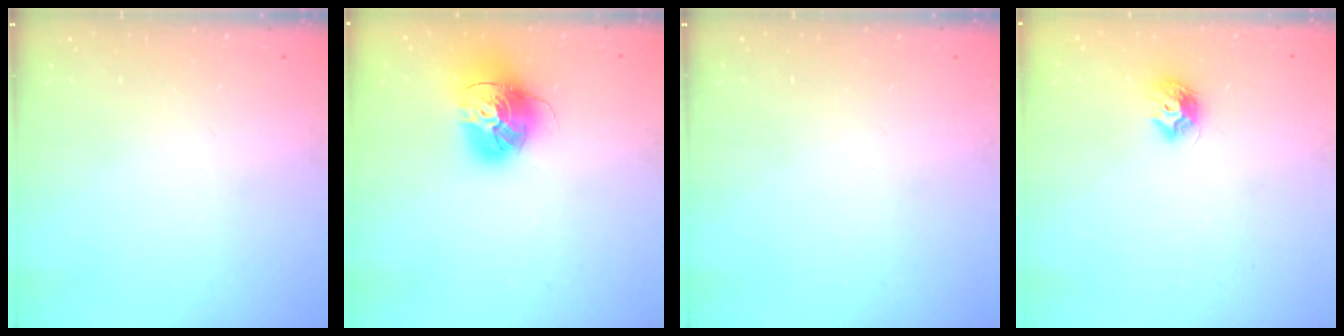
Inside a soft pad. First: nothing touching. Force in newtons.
{"total": 16.2, "press": 16.1, "slide": 1.8}
{"total": 0.0}
{"total": 8.0, "press": 8.0, "slide": 0.5}